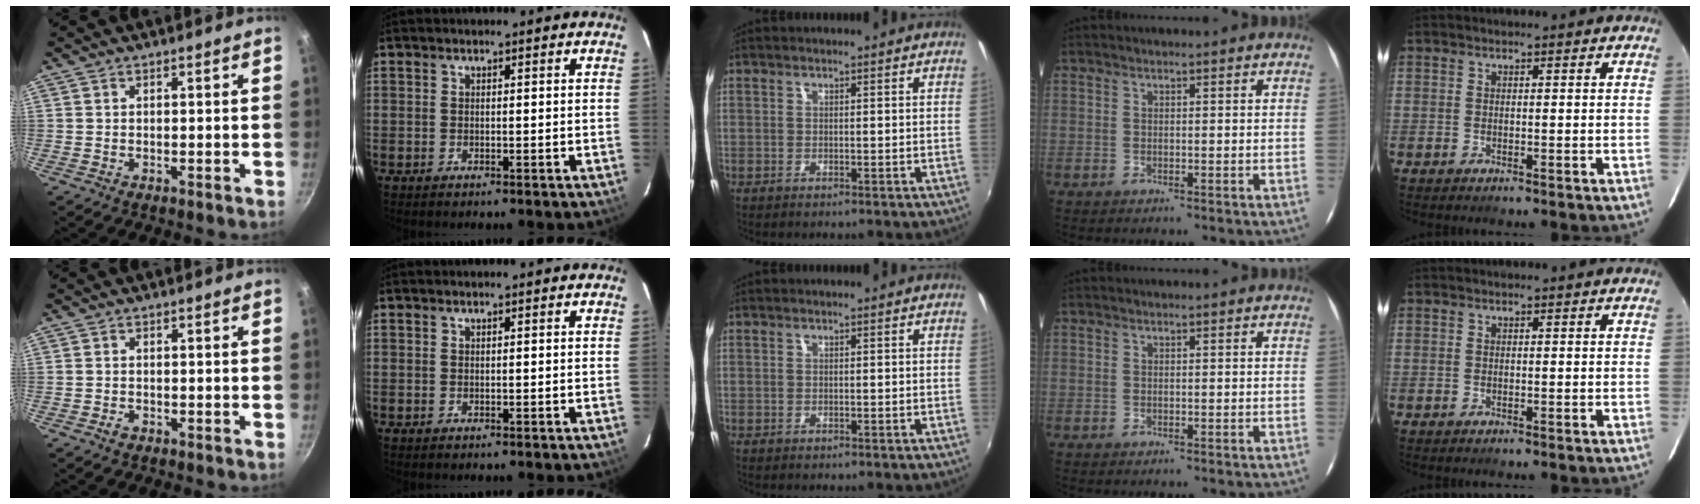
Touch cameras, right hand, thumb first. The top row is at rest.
{"thumb": {"total": 1.2, "force": [-0.7, 0.8, 0.6], "torque": [-0.013, 0.004, -0.014]}}